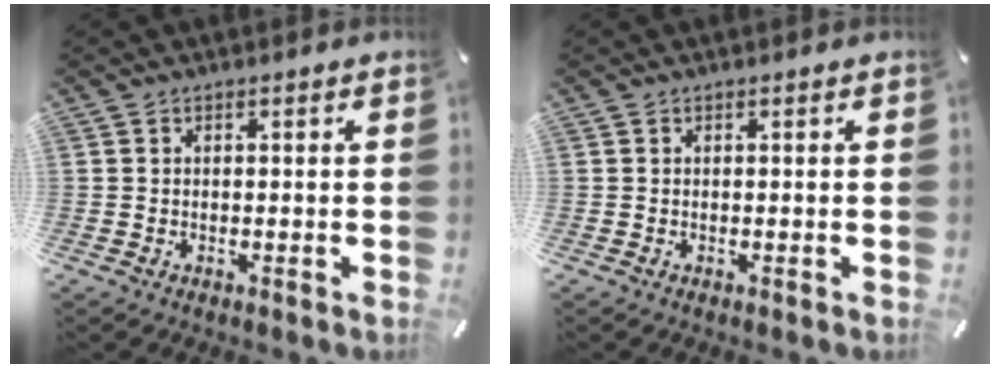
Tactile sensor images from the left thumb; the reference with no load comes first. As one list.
[{"total": 0.0}]